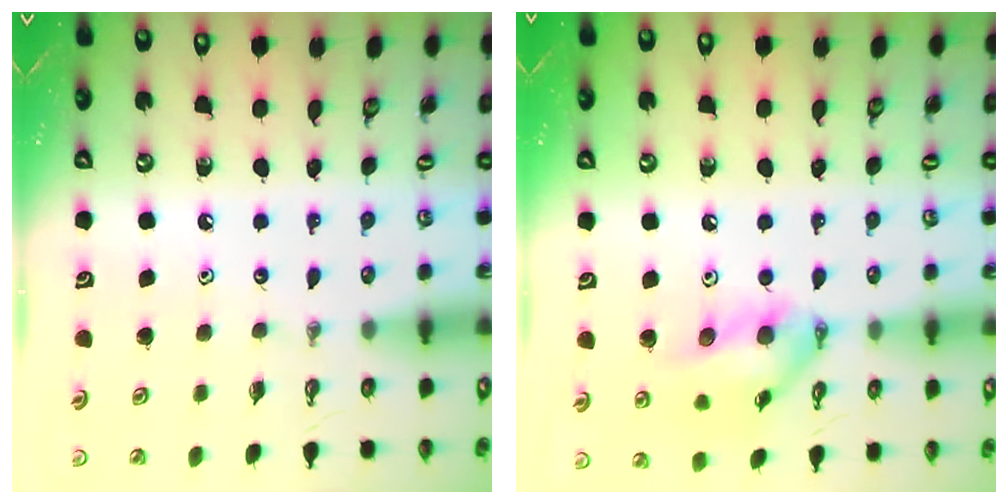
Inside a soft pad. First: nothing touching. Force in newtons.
{"total": 13.6, "press": 13.6, "slide": 1.0}